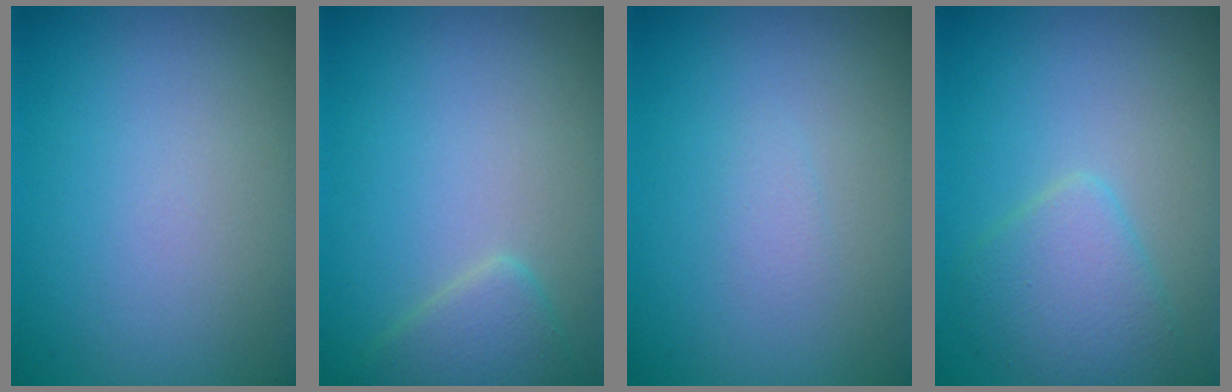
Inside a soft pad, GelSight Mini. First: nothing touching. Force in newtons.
{"total": 2.3, "press": 2.3, "slide": 0.1}
{"total": 0.8, "press": 0.8, "slide": 0.1}
{"total": 3.2, "press": 3.2, "slide": 0.1}